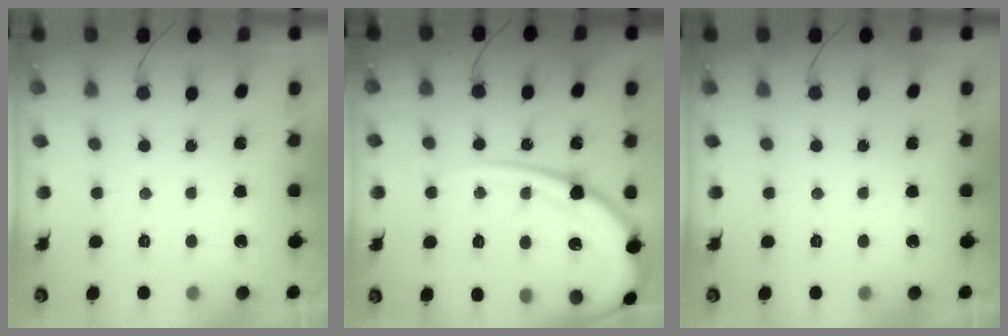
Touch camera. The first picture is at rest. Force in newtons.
{"total": 17.3, "press": 17.2, "slide": 1.9}
{"total": 0.0}